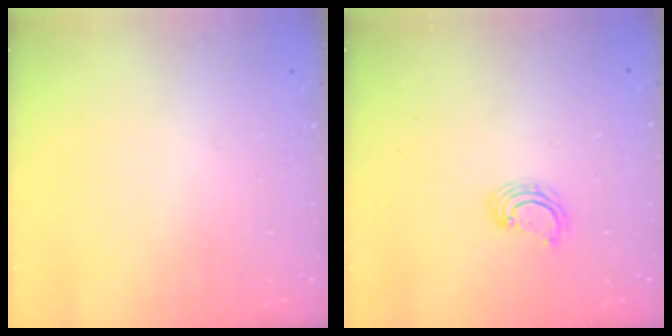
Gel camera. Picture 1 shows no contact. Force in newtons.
{"total": 2.6, "press": 2.6, "slide": 0.2}